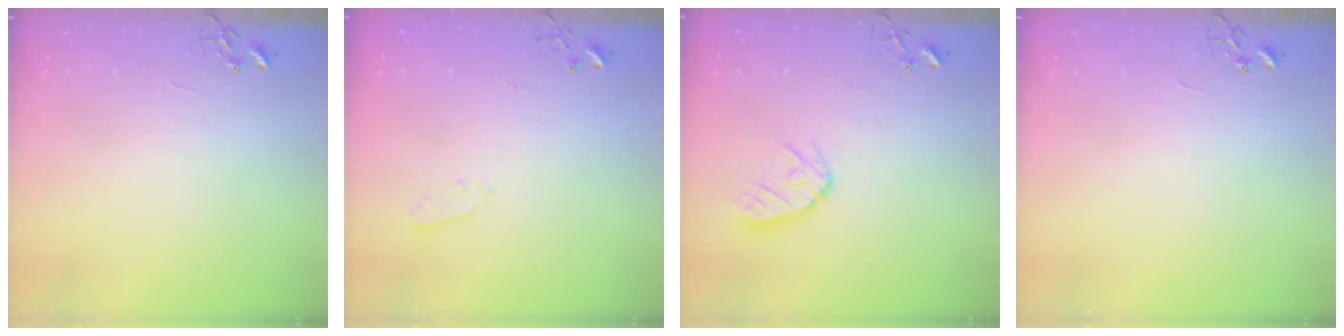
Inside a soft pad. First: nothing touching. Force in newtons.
{"total": 3.0, "press": 3.0, "slide": 0.3}
{"total": 10.8, "press": 10.8, "slide": 0.9}
{"total": 0.0}